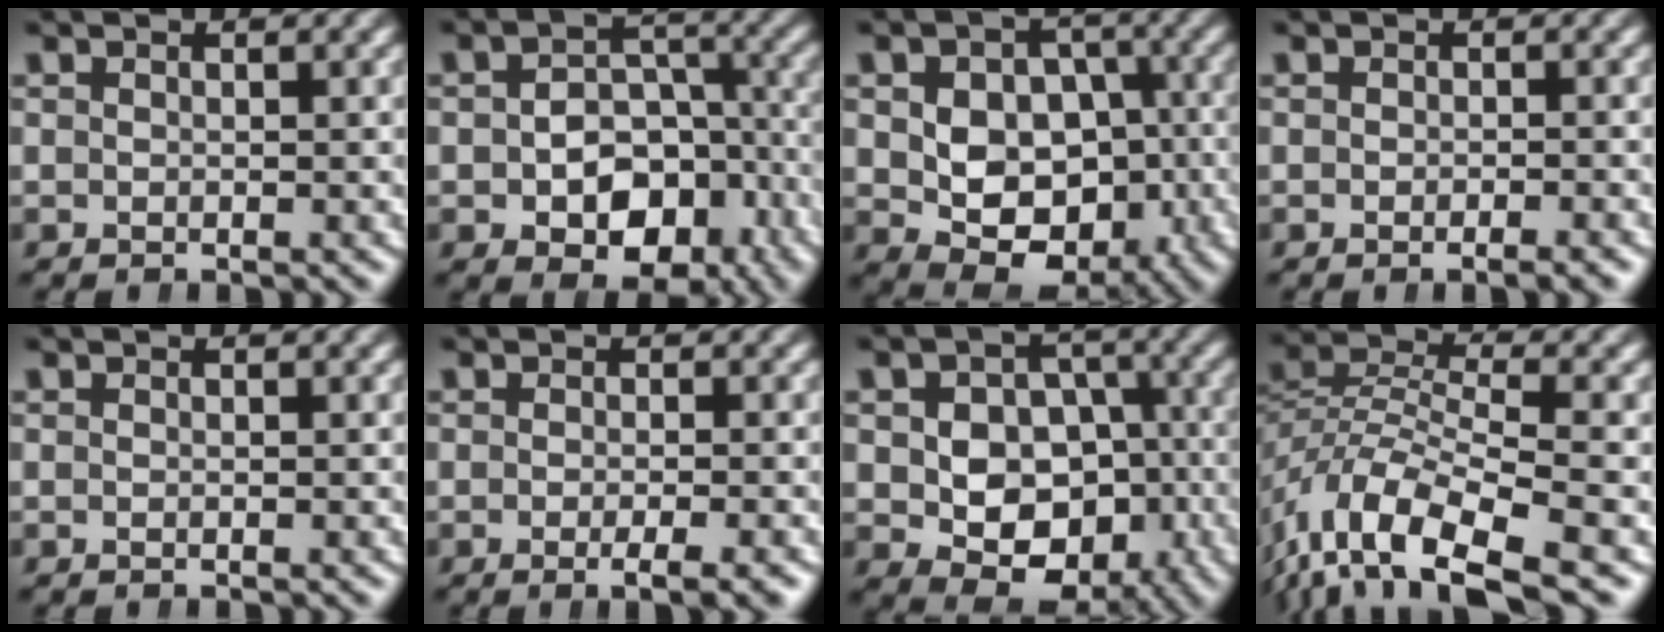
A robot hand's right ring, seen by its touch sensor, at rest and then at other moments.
{"total": 7.2, "force": [-3.4, 4.8, 4.1], "torque": [-0.052, -0.031, -0.041]}
{"total": 10.5, "force": [-2.9, 8.2, 5.9], "torque": [-0.110, -0.056, -0.031]}
{"total": 1.2, "force": [-1.0, 0.1, 0.8], "torque": [-0.010, 0.002, -0.019]}
{"total": 0.0}
{"total": 2.8, "force": [-1.8, 0.4, 2.0], "torque": [-0.033, -0.004, -0.030]}
{"total": 10.1, "force": [-2.9, 7.9, 5.6], "torque": [-0.092, -0.056, -0.030]}
{"total": 8.3, "force": [-3.6, 4.4, 6.0], "torque": [-0.131, -0.034, -0.045]}